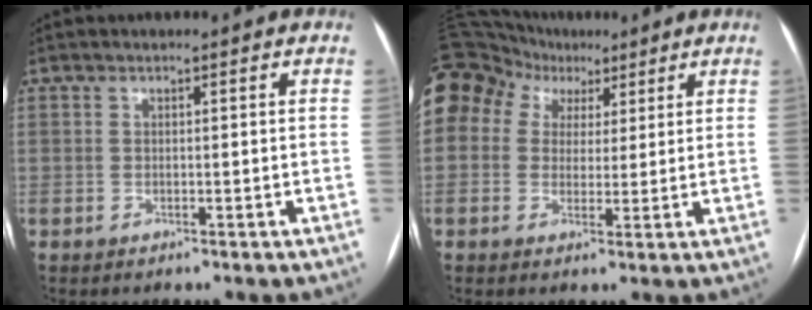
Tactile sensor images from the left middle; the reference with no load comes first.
{"total": 24.0, "force": [11.5, 18.6, 10.0], "torque": [-0.336, 0.112, 0.220]}